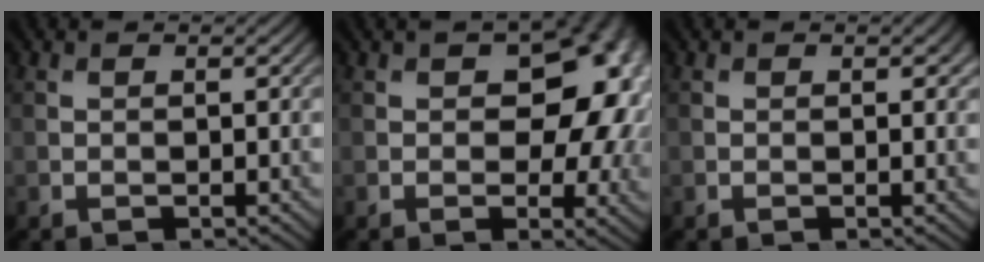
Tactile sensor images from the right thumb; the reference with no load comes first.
{"total": 11.9, "force": [1.2, 7.5, 9.2], "torque": [-0.104, -0.016, 0.028]}
{"total": 0.0}